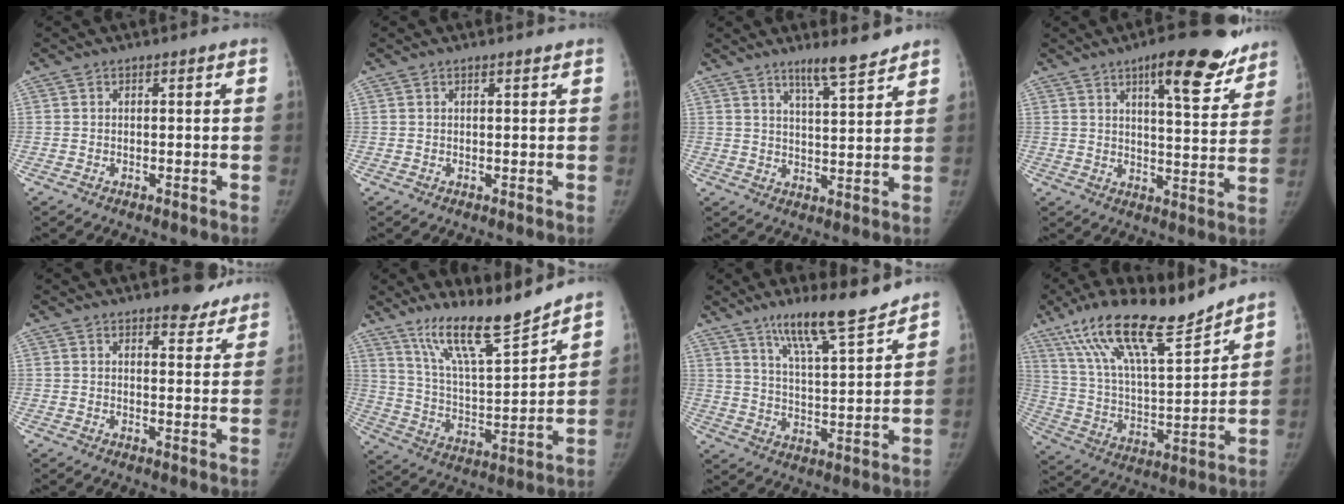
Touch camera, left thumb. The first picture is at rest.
{"total": 0.9, "force": [0.7, 0.1, 0.5], "torque": [-0.008, -0.003, 0.012]}
{"total": 6.4, "force": [5.3, 0.7, 3.6], "torque": [-0.051, -0.040, 0.085]}
{"total": 15.2, "force": [10.0, 4.5, 10.5], "torque": [-0.106, -0.047, 0.141]}
{"total": 6.1, "force": [5.1, 2.3, 2.4], "torque": [-0.001, -0.032, 0.063]}
{"total": 14.9, "force": [12.3, 1.8, 8.2], "torque": [-0.125, -0.082, 0.227]}
{"total": 12.9, "force": [10.1, 1.9, 7.8], "torque": [-0.115, -0.067, 0.173]}
{"total": 20.8, "force": [15.6, 4.8, 12.9], "torque": [-0.205, -0.067, 0.284]}